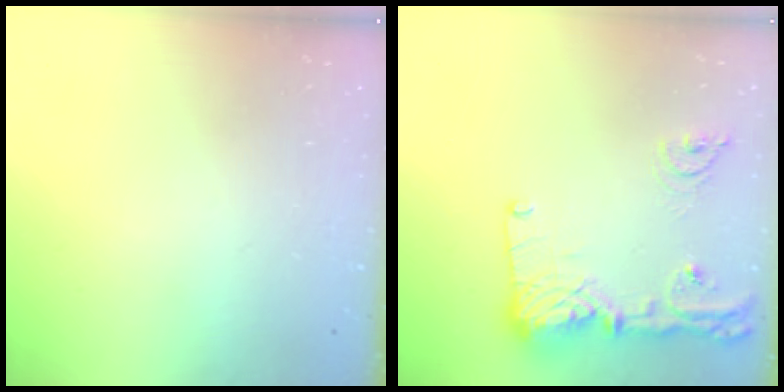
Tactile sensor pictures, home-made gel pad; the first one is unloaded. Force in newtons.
{"total": 16.7, "press": 16.6, "slide": 1.9}